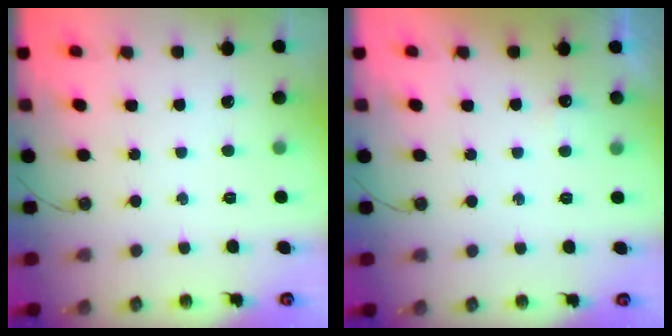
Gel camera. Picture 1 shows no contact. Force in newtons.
{"total": 3.9, "press": 3.1, "slide": 2.4}